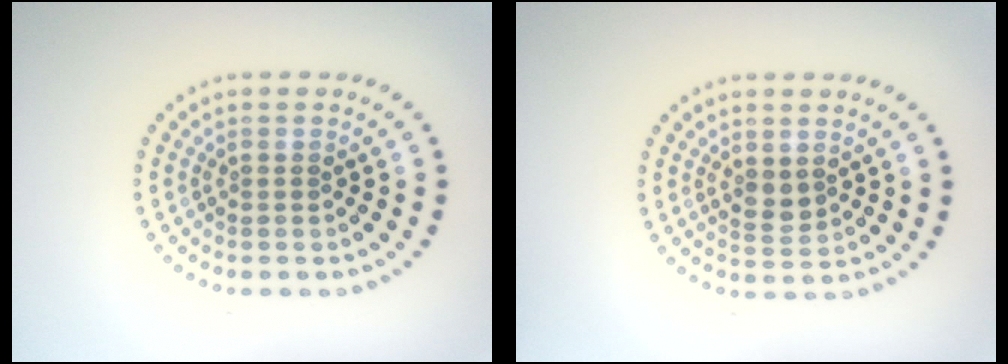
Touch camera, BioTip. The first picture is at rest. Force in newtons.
{"total": 1.8, "press": 1.7, "slide": 0.4}